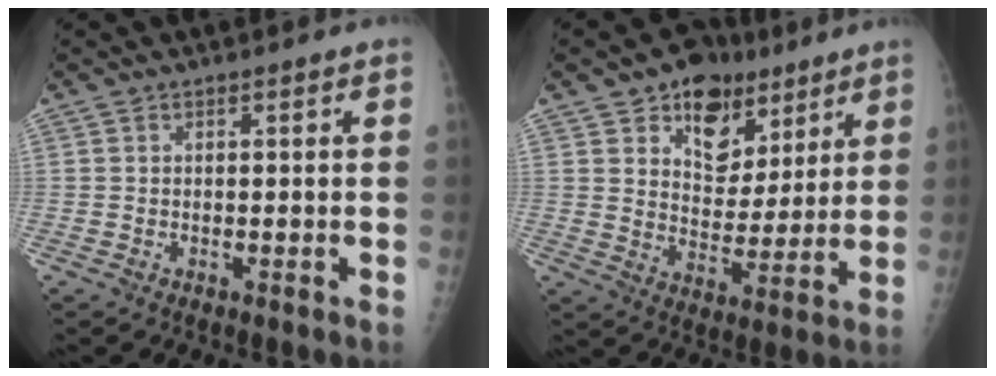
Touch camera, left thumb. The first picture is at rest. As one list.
[{"total": 12.9, "force": [7.6, 8.9, 5.5], "torque": [-0.038, -0.035, 0.121]}]